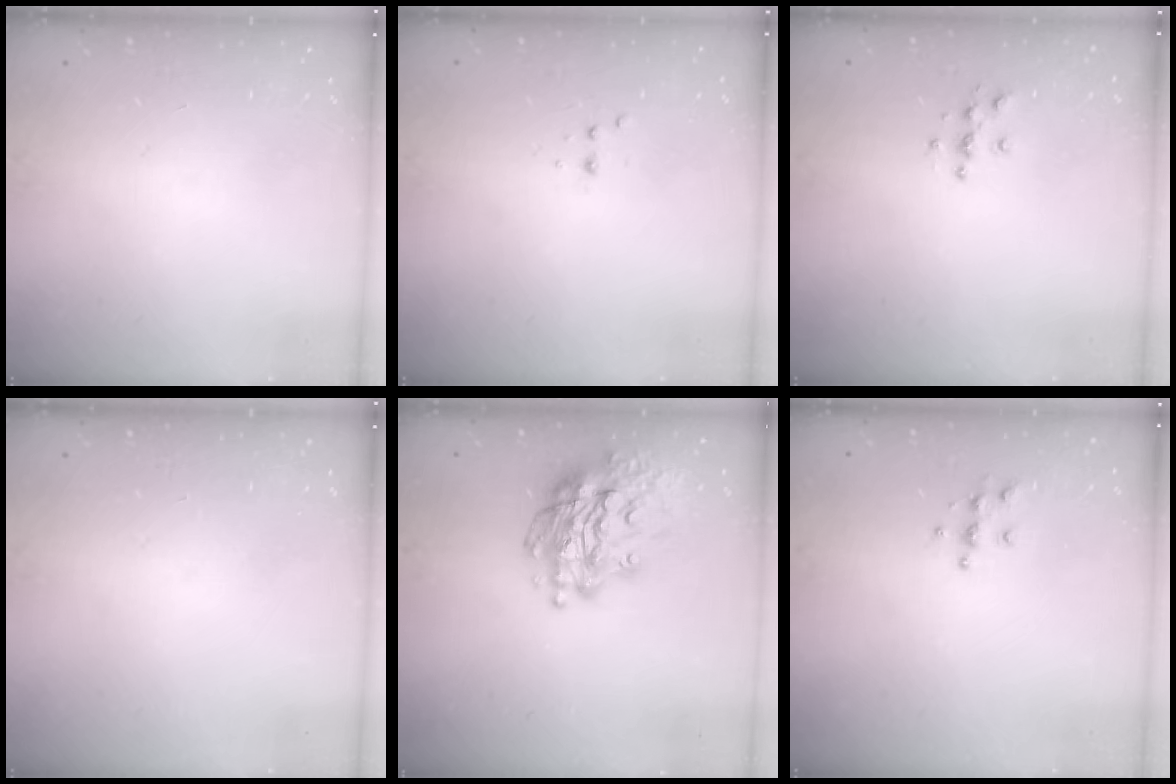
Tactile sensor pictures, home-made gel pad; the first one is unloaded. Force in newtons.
{"total": 2.5, "press": 2.4, "slide": 0.5}
{"total": 5.0, "press": 5.0, "slide": 0.4}
{"total": 0.0}
{"total": 18.9, "press": 18.8, "slide": 2.2}
{"total": 5.5, "press": 5.5, "slide": 0.5}